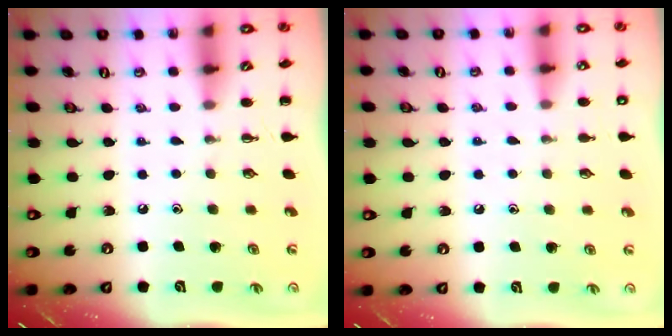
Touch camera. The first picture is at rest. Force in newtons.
{"total": 5.7, "press": 5.4, "slide": 1.9}